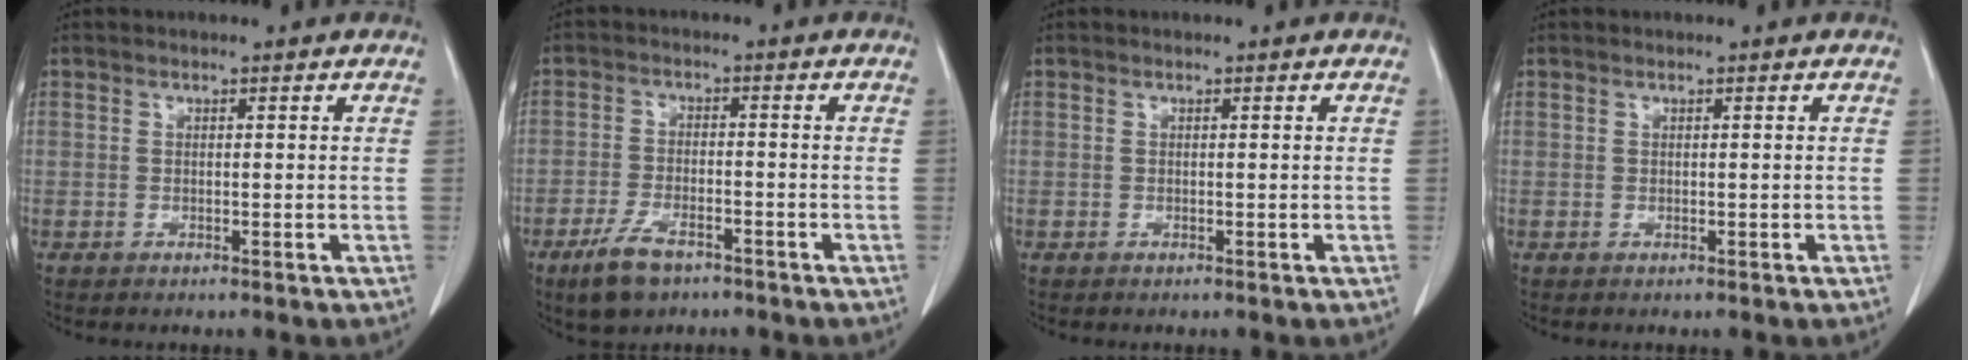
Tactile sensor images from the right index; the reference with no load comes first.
{"total": 6.4, "force": [-4.3, 2.5, 4.0], "torque": [-0.086, -0.007, -0.073]}
{"total": 0.0}
{"total": 0.0}